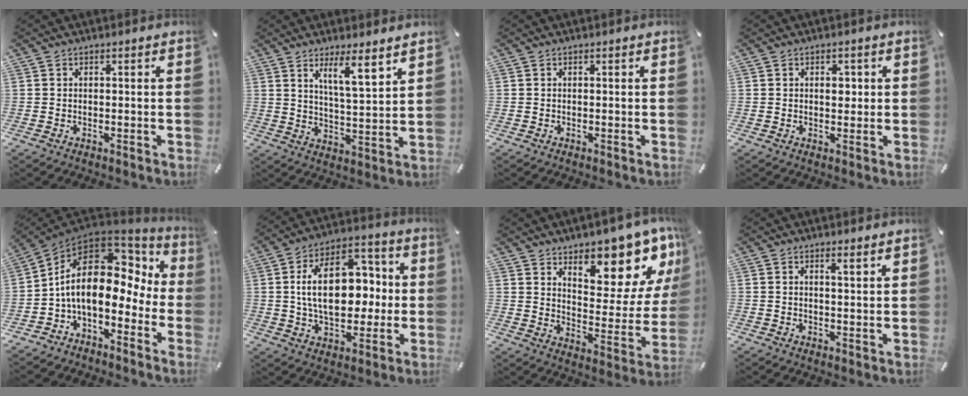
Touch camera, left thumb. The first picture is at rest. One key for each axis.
{"total": 8.6, "fx": 6.3, "fy": 1.1, "fz": 5.8, "tx": -0.099, "ty": -0.039, "tz": 0.105}
{"total": 0.0}
{"total": 3.0, "fx": 0.4, "fy": 2.1, "fz": 2.1, "tx": -0.020, "ty": -0.002, "tz": -0.001}
{"total": 13.4, "fx": 1.3, "fy": 8.3, "fz": 10.4, "tx": -0.193, "ty": -0.026, "tz": 0.020}
{"total": 19.8, "fx": 1.3, "fy": 12.8, "fz": 15.0, "tx": -0.256, "ty": 0.006, "tz": 0.019}
{"total": 13.3, "fx": 10.6, "fy": 5.4, "fz": 5.9, "tx": -0.053, "ty": -0.109, "tz": 0.174}
{"total": 2.1, "fx": 1.6, "fy": -0.1, "fz": 1.4, "tx": -0.021, "ty": -0.008, "tz": 0.026}